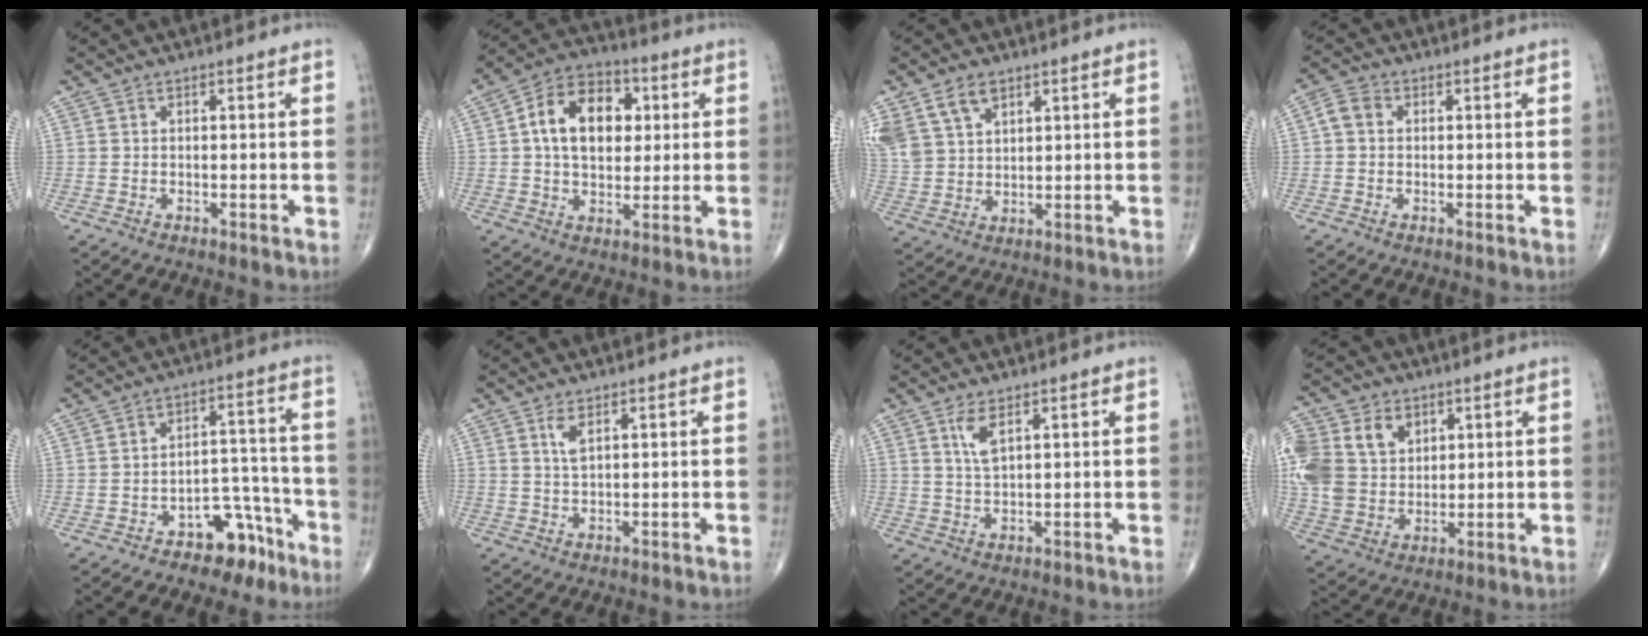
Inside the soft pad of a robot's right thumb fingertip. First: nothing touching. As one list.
[{"total": 14.6, "force": [2.8, 9.8, 10.5], "torque": [-0.145, 0.012, 0.039]}, {"total": 10.9, "force": [6.0, 7.0, 5.9], "torque": [-0.121, -0.006, 0.129]}, {"total": 3.3, "force": [0.4, 2.6, 2.0], "torque": [-0.038, 0.011, 0.001]}, {"total": 8.6, "force": [-5.6, 5.2, 4.0], "torque": [-0.016, 0.068, -0.082]}, {"total": 2.6, "force": [1.3, 0.7, 2.1], "torque": [-0.047, -0.005, 0.032]}, {"total": 3.7, "force": [1.9, 1.1, 3.0], "torque": [-0.063, -0.009, 0.044]}, {"total": 18.5, "force": [5.3, 14.3, 10.5], "torque": [-0.241, 0.015, 0.109]}]